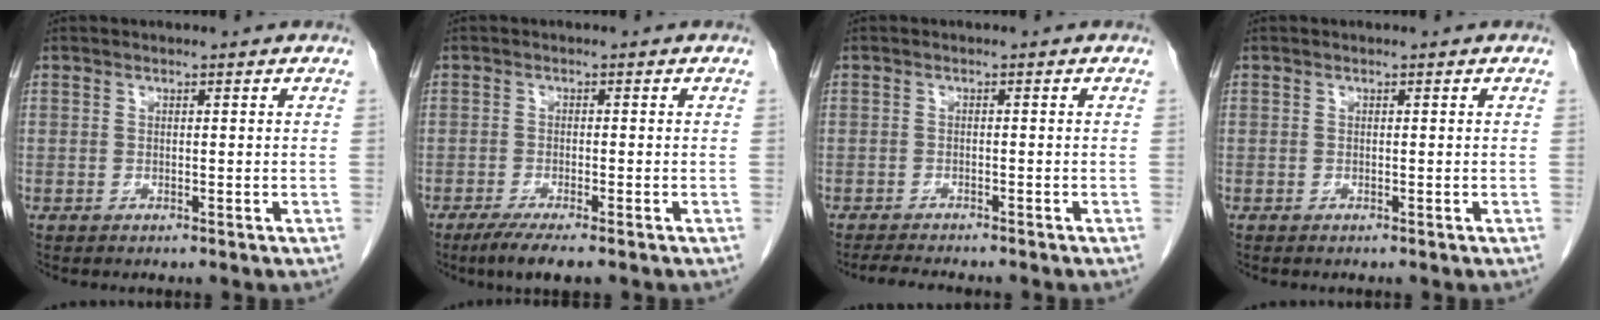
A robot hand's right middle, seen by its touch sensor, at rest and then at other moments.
{"total": 4.9, "force": [-3.5, 0.4, 3.4], "torque": [-0.061, -0.015, -0.056]}
{"total": 4.8, "force": [-4.3, 0.5, 2.1], "torque": [-0.030, -0.011, -0.065]}
{"total": 0.0}